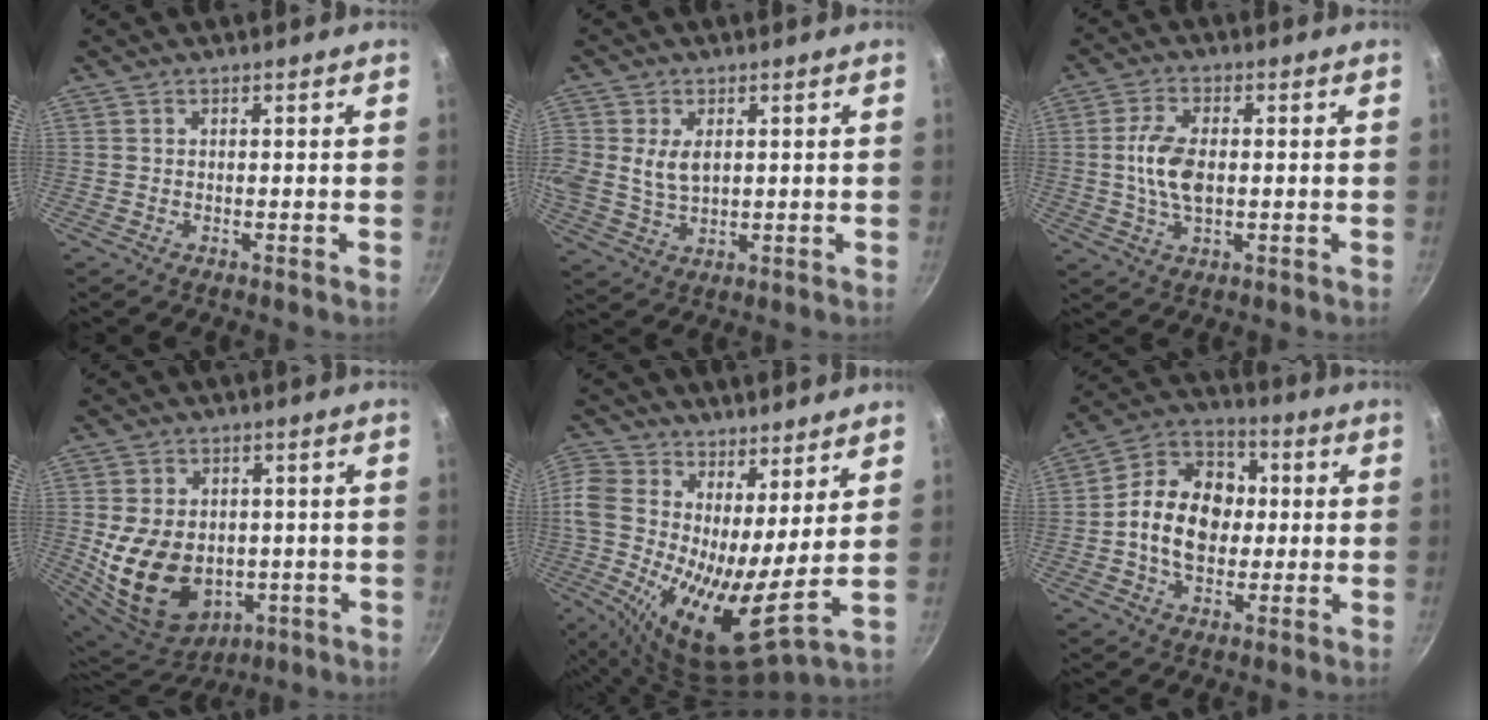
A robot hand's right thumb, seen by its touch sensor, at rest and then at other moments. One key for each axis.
{"total": 7.9, "fx": 1.6, "fy": 5.4, "fz": 5.5, "tx": -0.108, "ty": -0.003, "tz": 0.033}
{"total": 8.4, "fx": 0.1, "fy": 4.5, "fz": 7.1, "tx": -0.138, "ty": 0.007, "tz": -0.003}
{"total": 17.0, "fx": -1.8, "fy": 12.7, "fz": 11.2, "tx": -0.195, "ty": -0.005, "tz": -0.007}
{"total": 15.6, "fx": 3.7, "fy": 6.7, "fz": 13.6, "tx": -0.254, "ty": -0.039, "tz": 0.046}
{"total": 15.1, "fx": -0.2, "fy": 11.4, "fz": 10.0, "tx": -0.134, "ty": 0.028, "tz": -0.022}